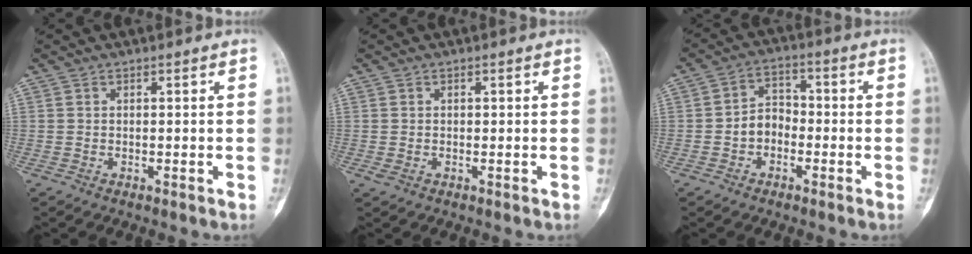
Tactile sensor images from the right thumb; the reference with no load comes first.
{"total": 1.3, "force": [0.0, 0.9, 1.0], "torque": [-0.028, 0.005, 0.004]}
{"total": 5.6, "force": [-1.5, 4.4, 3.1], "torque": [-0.029, 0.028, -0.038]}